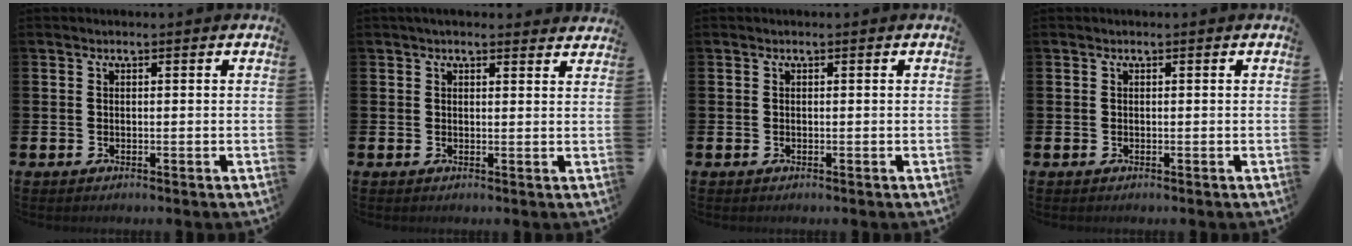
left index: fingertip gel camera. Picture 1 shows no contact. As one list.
[{"total": 2.2, "force": [2.1, 0.4, 0.4], "torque": [-0.010, -0.005, 0.039]}, {"total": 0.0}, {"total": 0.0}]